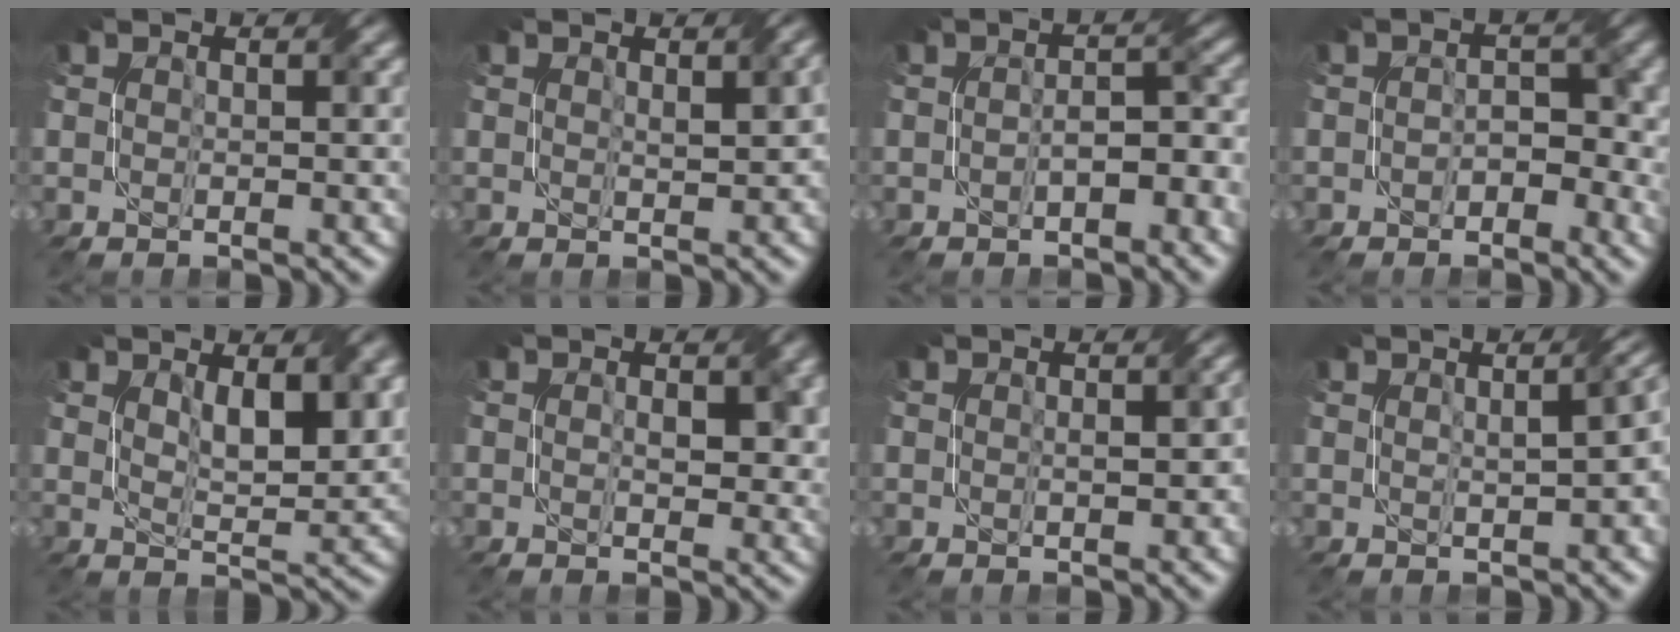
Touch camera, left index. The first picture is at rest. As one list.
[{"total": 1.7, "force": [0.6, 0.7, 1.5], "torque": [-0.017, 0.005, 0.019]}, {"total": 3.1, "force": [-1.2, 1.3, 2.5], "torque": [-0.038, 0.011, -0.013]}, {"total": 2.4, "force": [-0.9, 1.6, 1.4], "torque": [-0.013, 0.008, -0.007]}, {"total": 4.5, "force": [2.1, 1.7, 3.7], "torque": [-0.062, -0.001, 0.048]}, {"total": 2.7, "force": [0.5, 1.6, 2.2], "torque": [-0.030, 0.001, 0.015]}, {"total": 1.7, "force": [-0.1, 0.9, 1.4], "torque": [-0.019, 0.001, 0.012]}, {"total": 6.0, "force": [0.7, 2.8, 5.2], "torque": [-0.034, 0.019, 0.020]}]